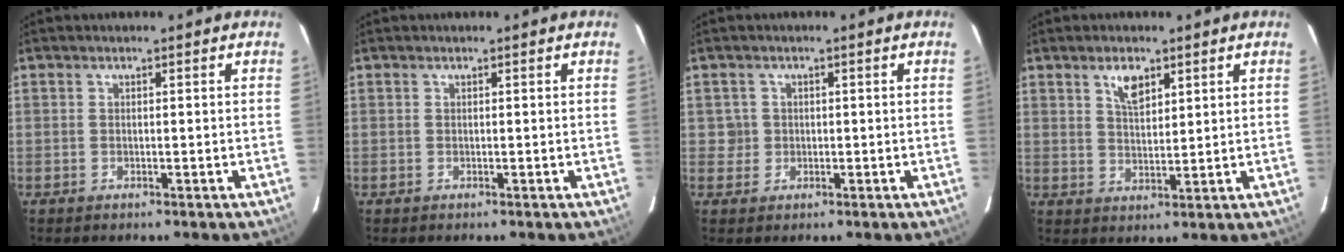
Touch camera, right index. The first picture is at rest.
{"total": 0.0}
{"total": 2.3, "force": [0.0, 2.3, -0.1], "torque": [0.009, 0.013, 0.004]}
{"total": 4.7, "force": [2.7, 2.2, 3.2], "torque": [-0.054, 0.003, 0.050]}